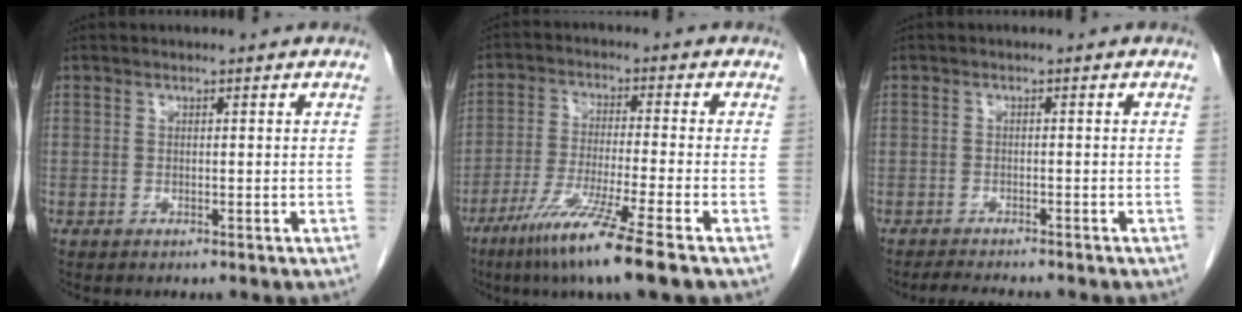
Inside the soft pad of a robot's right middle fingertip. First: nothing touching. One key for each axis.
{"total": 11.3, "fx": -7.3, "fy": -1.4, "fz": 8.5, "tx": -0.163, "ty": -0.042, "tz": -0.131}
{"total": 3.7, "fx": -3.4, "fy": 0.2, "fz": 1.4, "tx": -0.023, "ty": -0.012, "tz": -0.052}